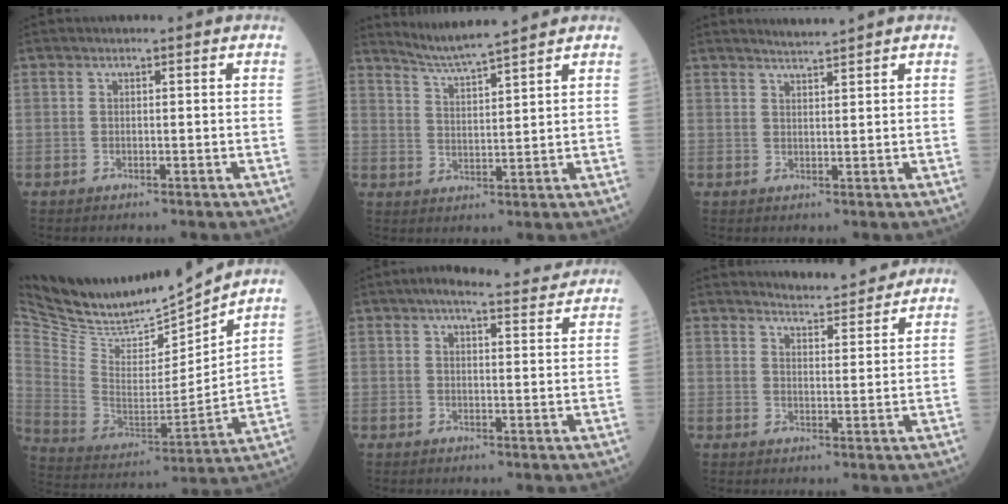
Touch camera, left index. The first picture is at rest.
{"total": 6.8, "force": [6.4, -1.0, 2.2], "torque": [-0.051, 0.005, 0.120]}
{"total": 2.0, "force": [1.8, -0.8, 0.0], "torque": [-0.004, -0.005, 0.039]}
{"total": 19.7, "force": [18.5, 3.1, 5.7], "torque": [-0.129, -0.025, 0.327]}
{"total": 9.2, "force": [8.2, 1.5, 3.9], "torque": [-0.052, 0.015, 0.095]}
{"total": 7.2, "force": [7.0, 0.9, 1.3], "torque": [-0.028, 0.001, 0.094]}